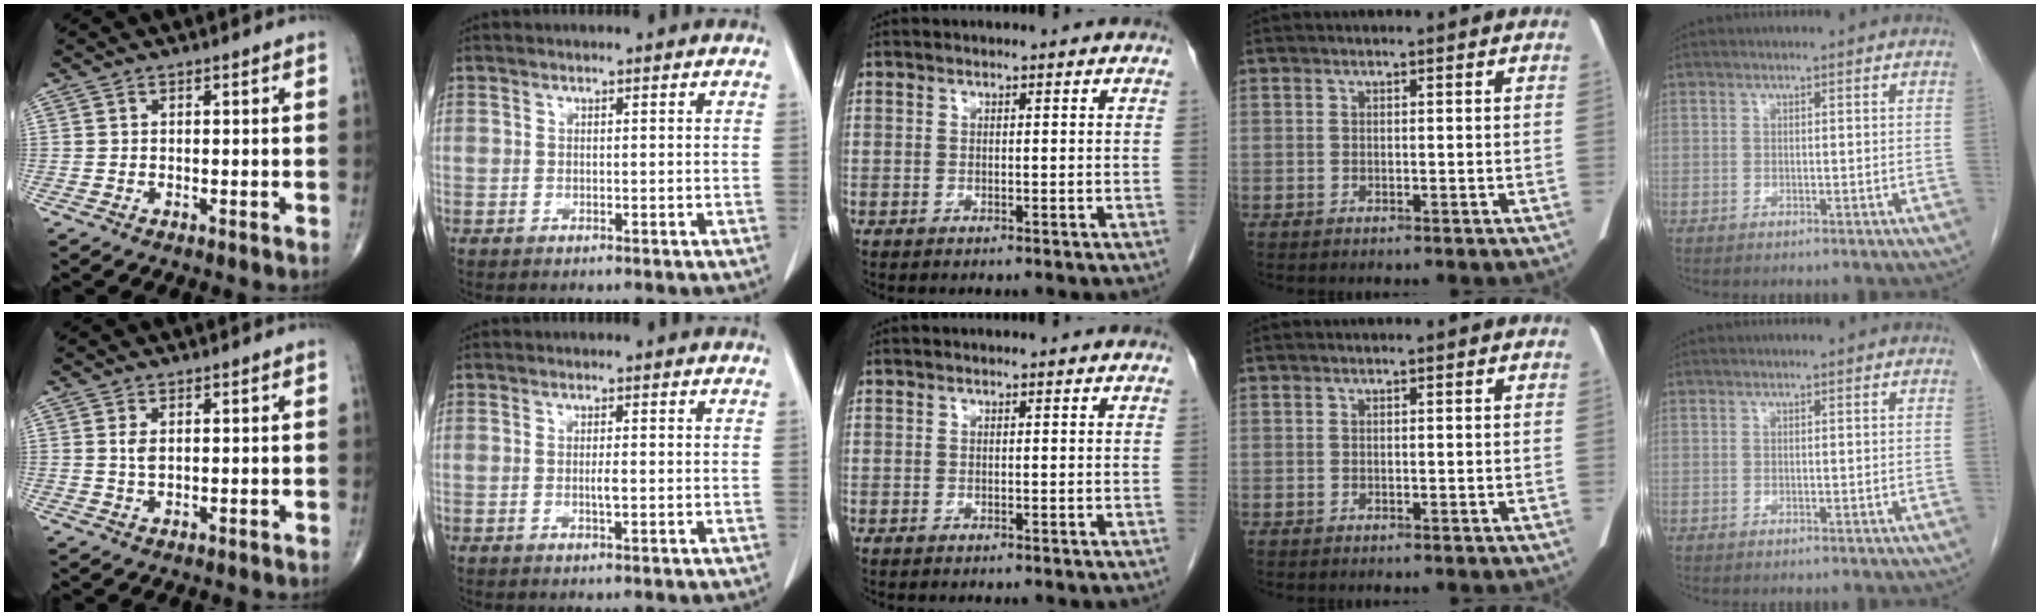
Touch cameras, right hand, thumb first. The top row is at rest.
{"thumb": {"total": 1.8, "force": [0.5, 0.9, 1.5], "torque": [-0.030, -0.002, 0.012]}, "index": {"total": 1.3, "force": [-0.2, 0.2, 1.3], "torque": [-0.025, -0.001, -0.003]}}